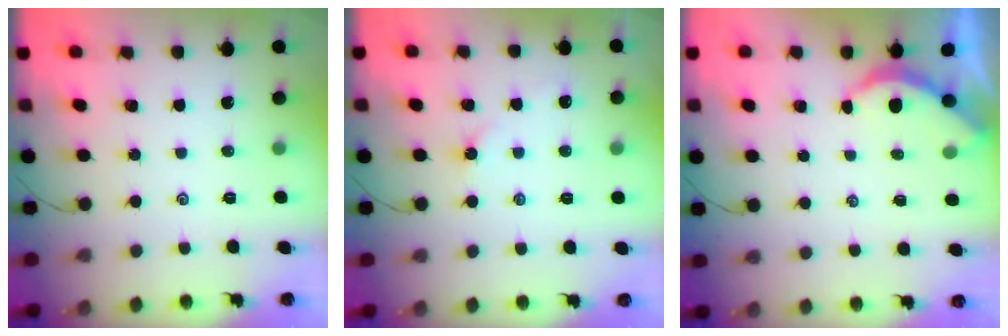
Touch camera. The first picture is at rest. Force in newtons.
{"total": 1.9, "press": 1.9, "slide": 0.4}
{"total": 3.1, "press": 3.0, "slide": 0.2}